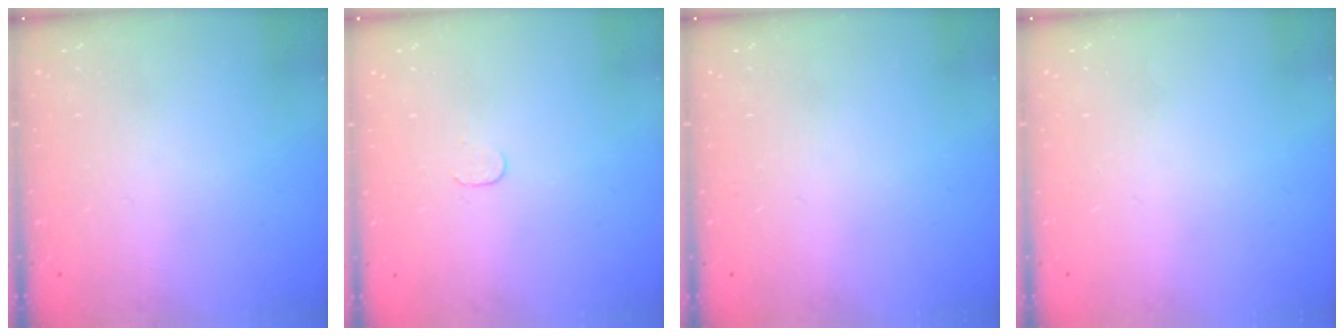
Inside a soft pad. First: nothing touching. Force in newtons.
{"total": 3.5, "press": 3.5, "slide": 0.3}
{"total": 0.0}
{"total": 0.0}